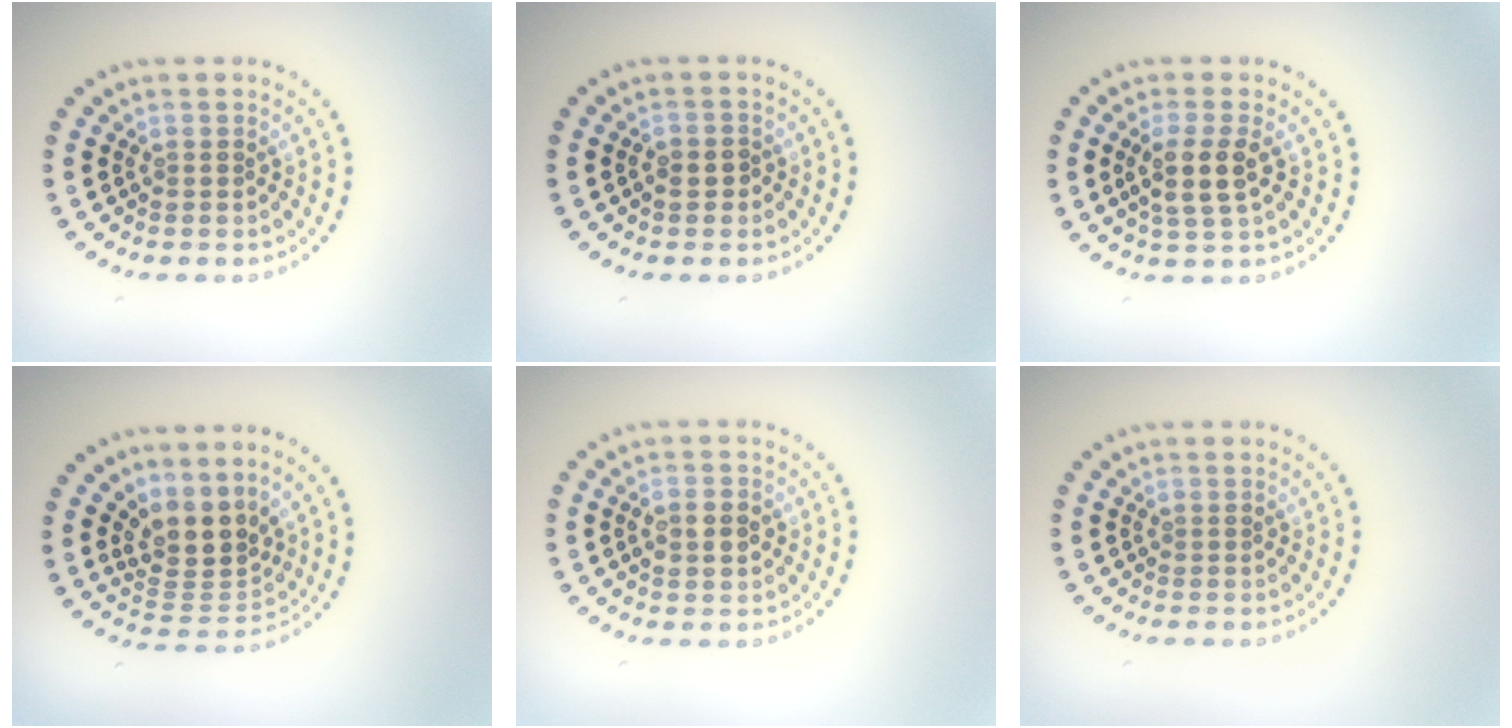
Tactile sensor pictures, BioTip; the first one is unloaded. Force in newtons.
{"total": 1.0, "press": 0.9, "slide": 0.4}
{"total": 2.9, "press": 2.6, "slide": 1.4}
{"total": 3.8, "press": 2.9, "slide": 2.4}
{"total": 2.9, "press": 2.9, "slide": 0.2}
{"total": 0.0}